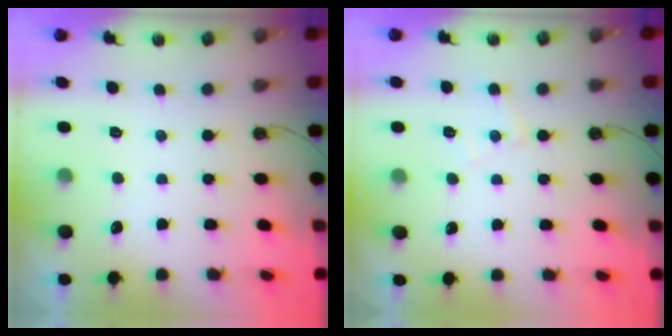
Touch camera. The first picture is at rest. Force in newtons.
{"total": 5.7, "press": 5.6, "slide": 0.8}